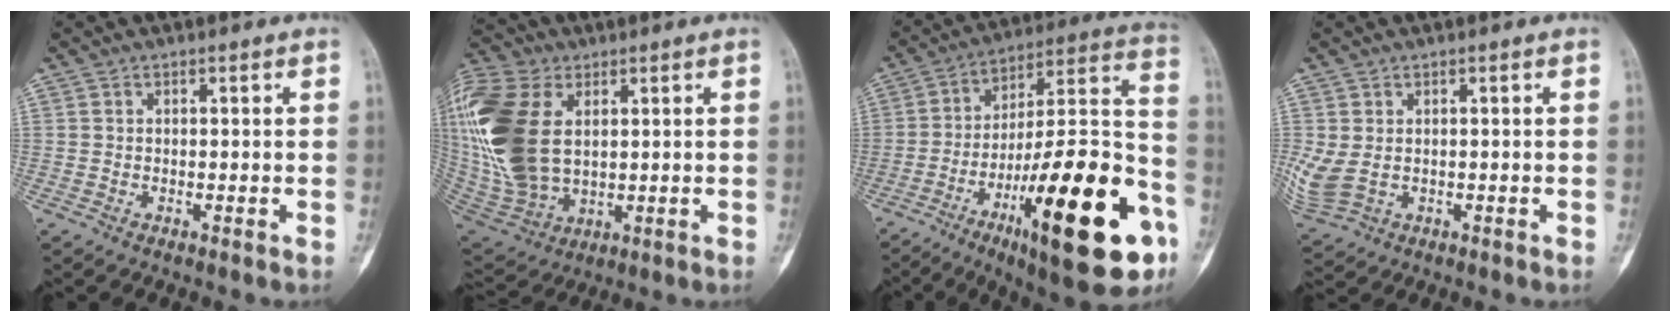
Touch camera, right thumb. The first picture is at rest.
{"total": 25.0, "force": [5.0, 15.7, 18.8], "torque": [-0.448, -0.009, 0.104]}
{"total": 31.0, "force": [-12.8, 8.3, 26.9], "torque": [-0.365, 0.062, -0.190]}
{"total": 5.3, "force": [0.0, 3.7, 3.9], "torque": [-0.100, -0.002, 0.011]}